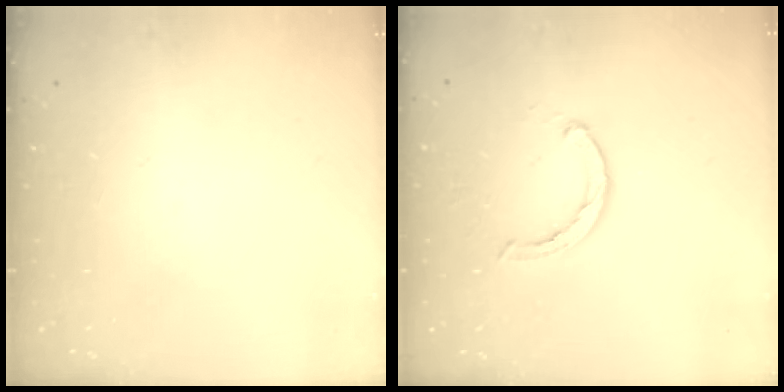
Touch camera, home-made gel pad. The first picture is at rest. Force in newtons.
{"total": 2.3, "press": 2.3, "slide": 0.3}